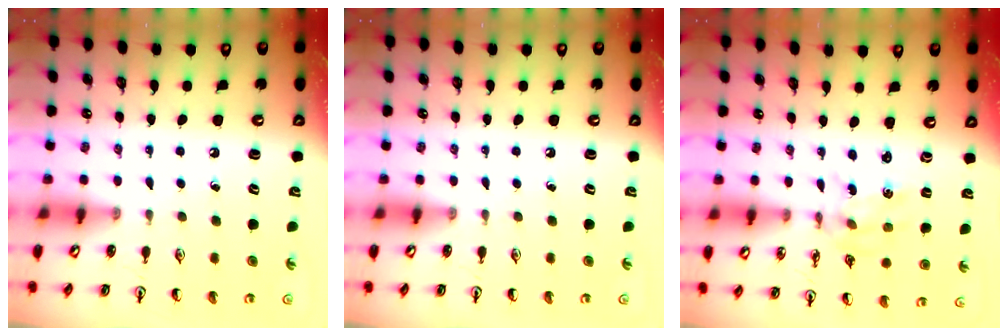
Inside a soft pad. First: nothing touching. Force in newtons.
{"total": 0.0}
{"total": 1.1, "press": 1.0, "slide": 0.4}